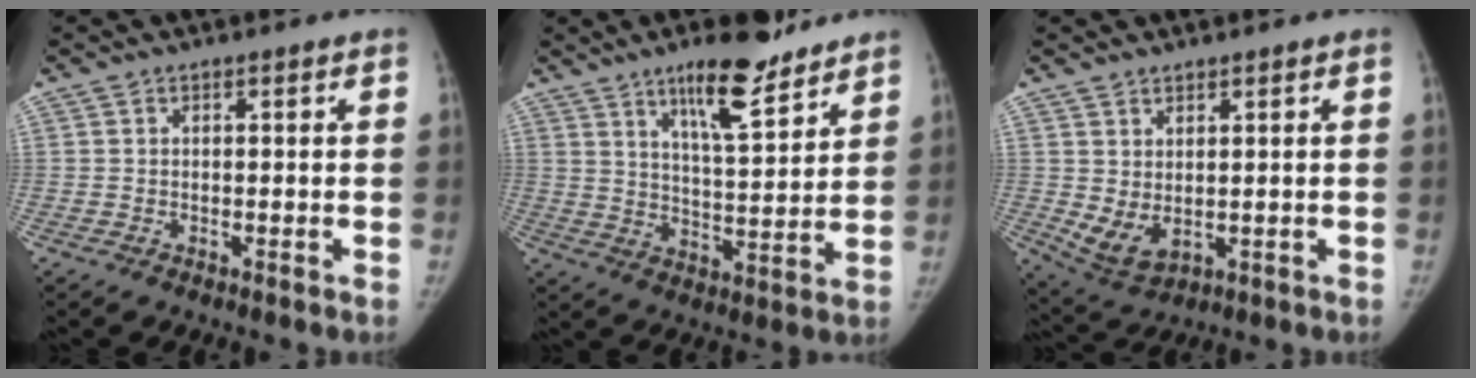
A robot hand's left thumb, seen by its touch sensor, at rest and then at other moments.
{"total": 13.1, "force": [9.1, 3.5, 8.8], "torque": [-0.120, -0.061, 0.149]}
{"total": 5.6, "force": [0.9, 3.1, 4.6], "torque": [-0.086, -0.015, 0.036]}